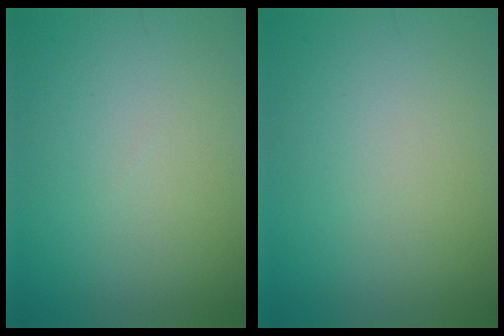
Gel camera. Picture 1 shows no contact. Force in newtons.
{"total": 0.0}